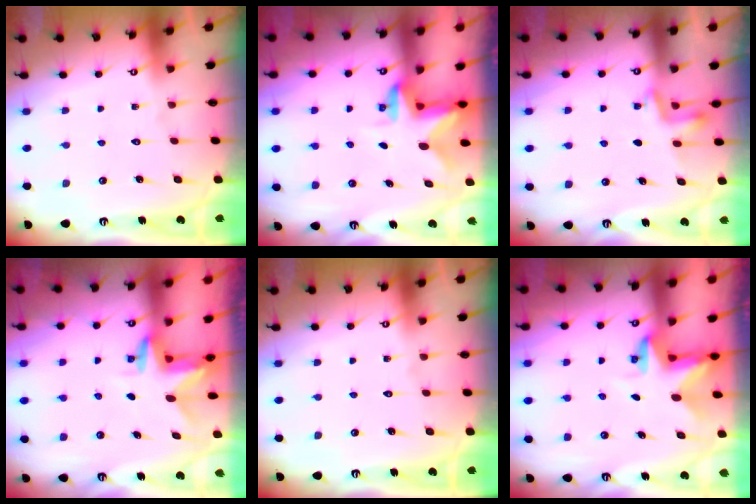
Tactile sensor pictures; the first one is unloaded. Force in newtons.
{"total": 2.4, "press": 2.4, "slide": 0.4}
{"total": 3.5, "press": 3.5, "slide": 0.3}
{"total": 3.0, "press": 3.0, "slide": 0.2}
{"total": 0.0}
{"total": 3.0, "press": 3.0, "slide": 0.2}